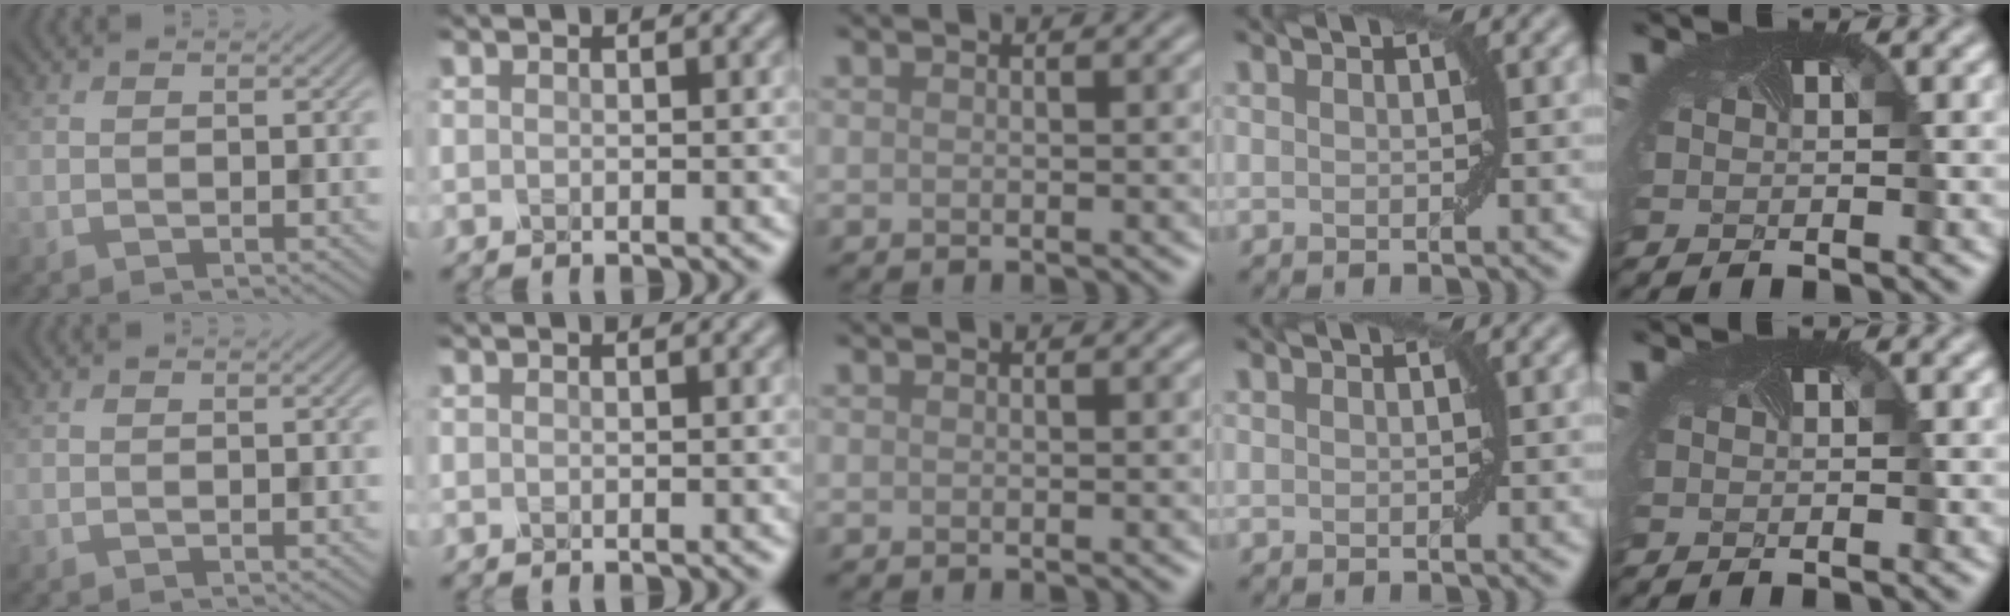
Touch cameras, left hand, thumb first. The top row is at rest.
{}